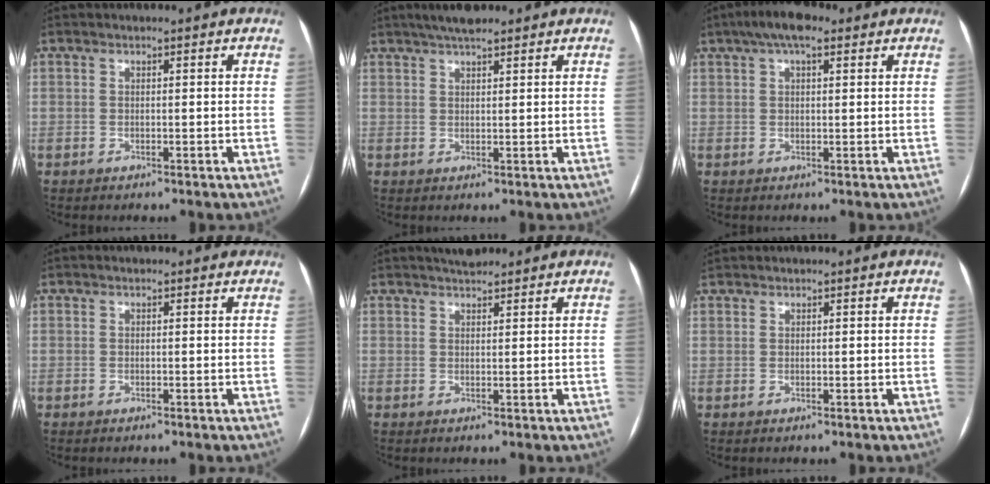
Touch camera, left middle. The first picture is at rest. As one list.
[{"total": 4.3, "force": [3.5, 0.8, 2.4], "torque": [-0.043, 0.017, 0.058]}, {"total": 6.2, "force": [3.7, 2.1, 4.4], "torque": [-0.081, 0.025, 0.057]}, {"total": 2.2, "force": [1.9, 0.9, 0.5], "torque": [-0.005, 0.020, 0.016]}, {"total": 3.1, "force": [2.8, 0.7, 1.0], "torque": [-0.015, 0.017, 0.045]}, {"total": 1.7, "force": [1.6, 0.4, 0.3], "torque": [-0.008, 0.024, 0.029]}]